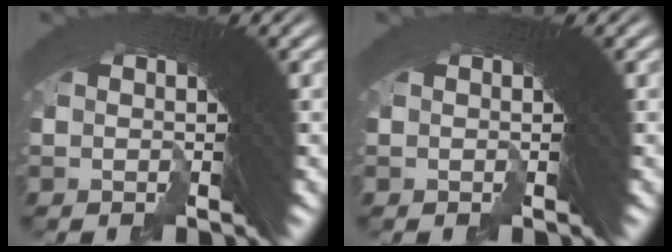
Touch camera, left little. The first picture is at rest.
{"total": 0.0}